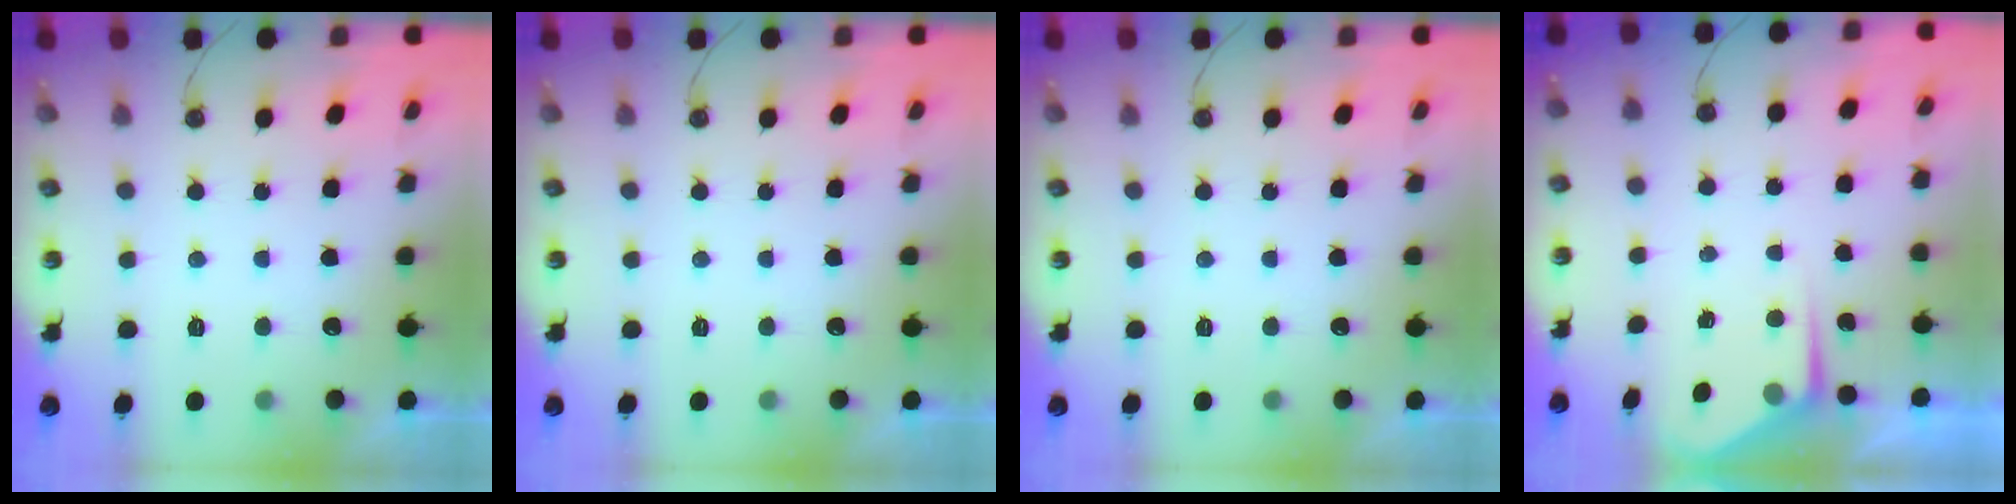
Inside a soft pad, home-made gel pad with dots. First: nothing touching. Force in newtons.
{"total": 0.0}
{"total": 0.0}
{"total": 4.8, "press": 4.7, "slide": 0.4}